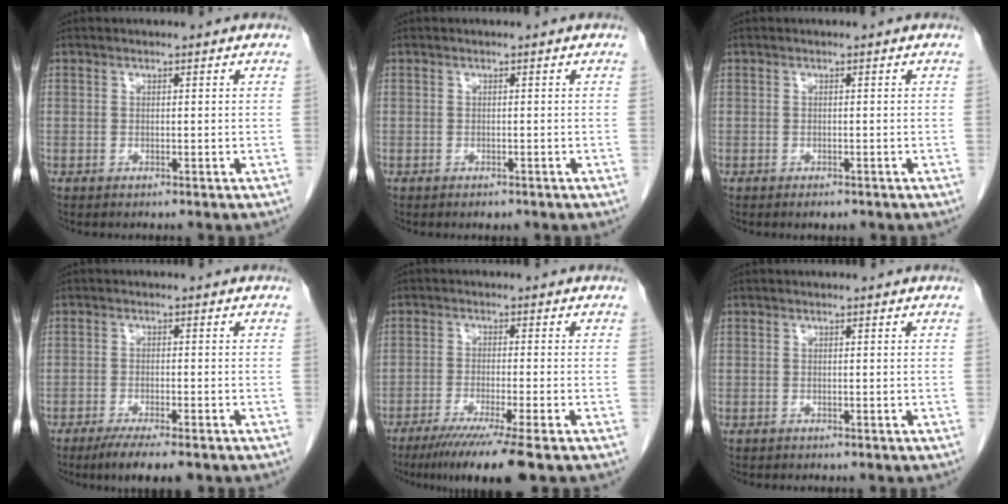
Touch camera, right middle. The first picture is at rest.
{"total": 1.0, "force": [-0.7, 0.5, 0.5], "torque": [-0.009, -0.001, -0.005]}
{"total": 1.1, "force": [-0.7, 0.6, 0.6], "torque": [-0.009, -0.001, -0.004]}
{"total": 6.2, "force": [-4.5, 0.9, 4.2], "torque": [-0.061, -0.013, -0.068]}
{"total": 9.4, "force": [-6.7, -1.2, 6.5], "torque": [-0.099, -0.029, -0.108]}
{"total": 0.0}